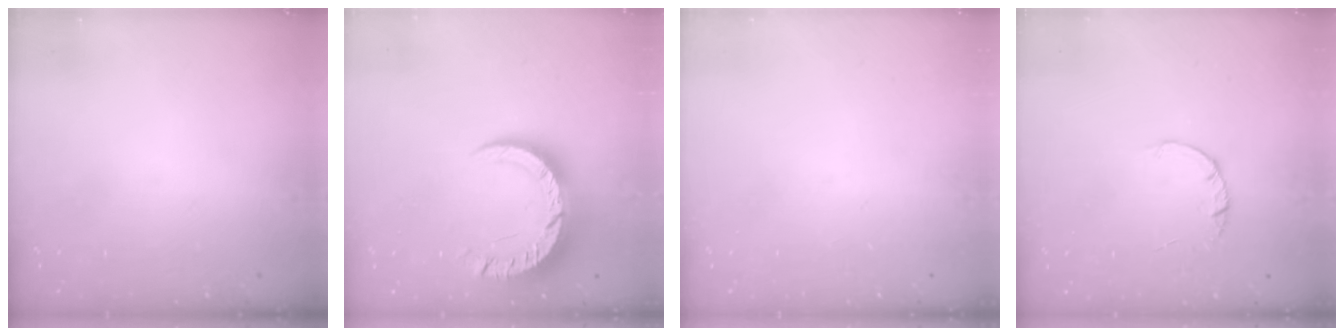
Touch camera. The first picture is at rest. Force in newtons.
{"total": 14.2, "press": 14.1, "slide": 1.3}
{"total": 0.0}
{"total": 1.4, "press": 1.4, "slide": 0.2}